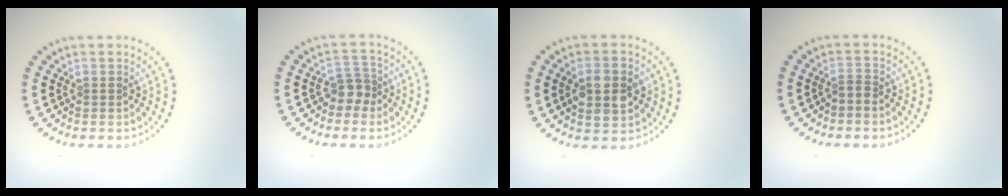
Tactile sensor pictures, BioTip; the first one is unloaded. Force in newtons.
{"total": 2.1, "press": 1.7, "slide": 1.3}
{"total": 4.5, "press": 4.5, "slide": 0.1}
{"total": 0.7, "press": 0.5, "slide": 0.6}